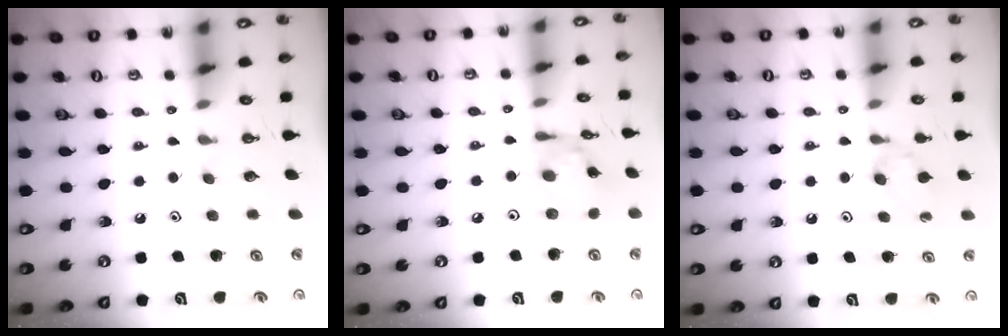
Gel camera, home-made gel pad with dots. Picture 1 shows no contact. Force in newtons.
{"total": 6.6, "press": 6.6, "slide": 0.4}
{"total": 4.5, "press": 4.4, "slide": 0.8}